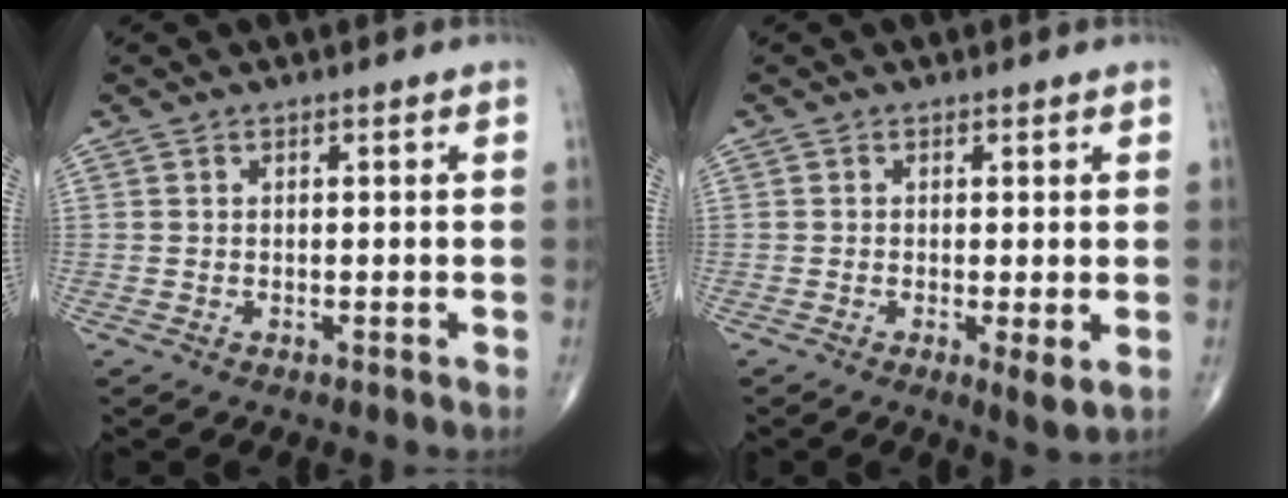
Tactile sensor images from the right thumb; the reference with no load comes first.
{"total": 3.2, "force": [-0.5, 0.6, 3.1], "torque": [-0.057, -0.014, -0.012]}